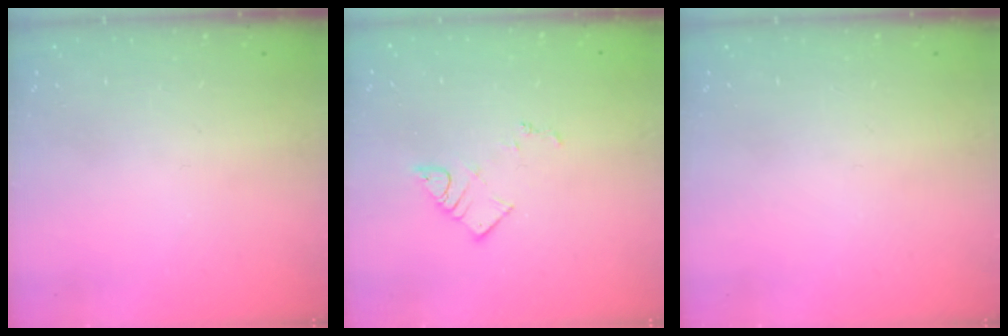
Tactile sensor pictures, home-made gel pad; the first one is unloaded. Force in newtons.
{"total": 4.9, "press": 4.9, "slide": 0.3}
{"total": 0.0}